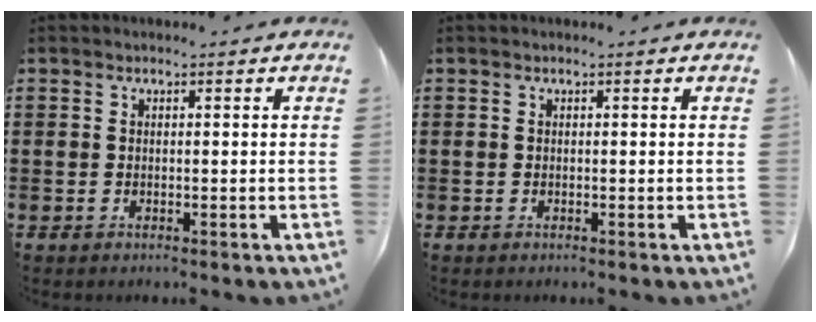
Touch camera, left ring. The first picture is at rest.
{"total": 0.0}